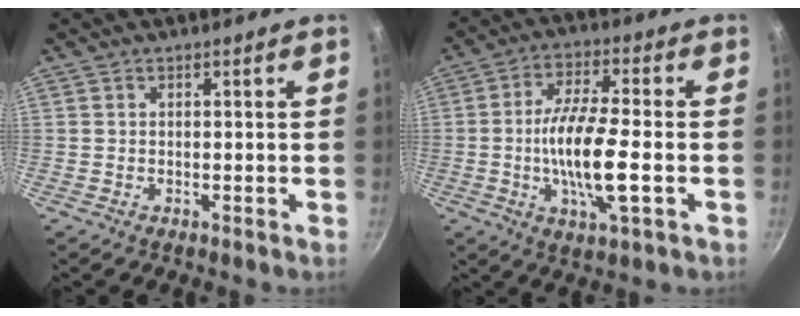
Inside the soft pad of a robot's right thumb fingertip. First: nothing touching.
{"total": 13.0, "force": [-2.4, 3.3, 12.3], "torque": [-0.229, 0.012, -0.051]}